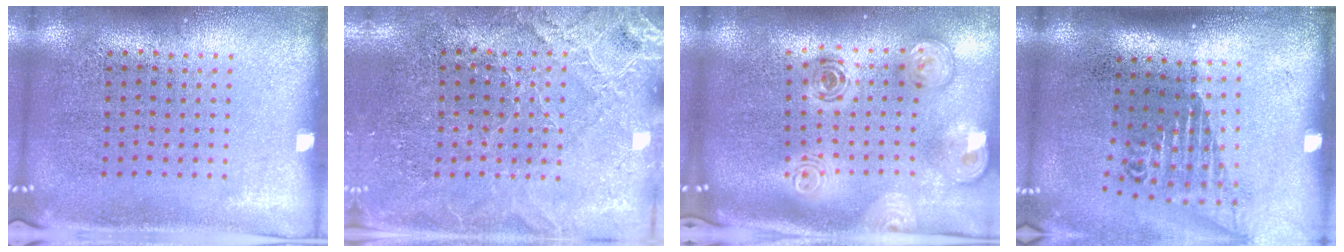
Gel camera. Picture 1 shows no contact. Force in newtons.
{"total": 2.8, "press": 2.8, "slide": 0.3}
{"total": 2.1, "press": 1.7, "slide": 1.2}
{"total": 1.7, "press": 1.3, "slide": 1.2}